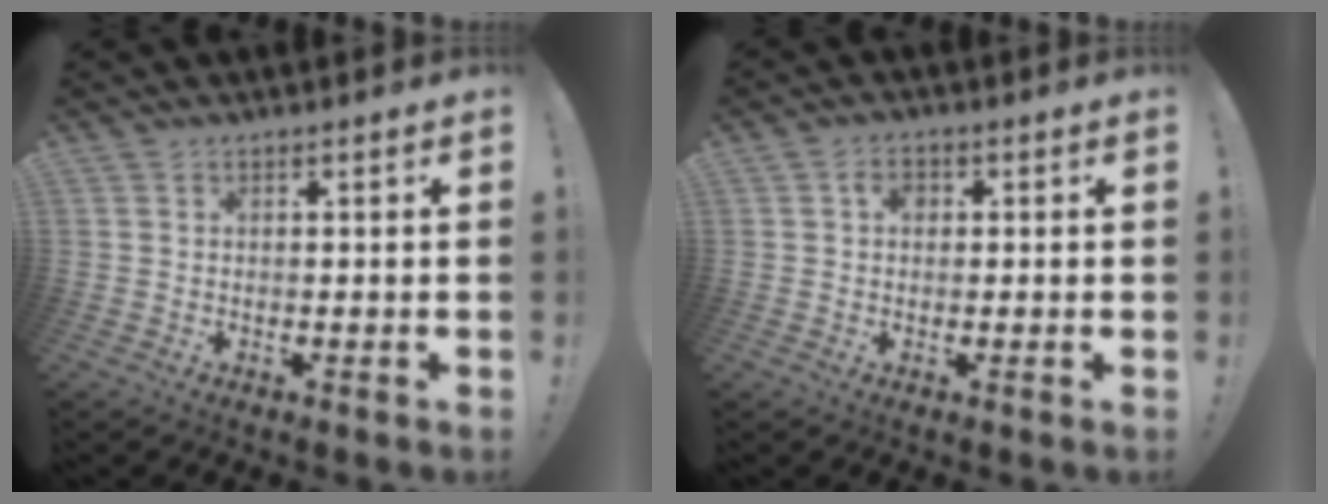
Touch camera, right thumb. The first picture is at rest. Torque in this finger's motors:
{"motor_torque": [-0.07, 0.10, 0.09, -0.12, 0.04]}